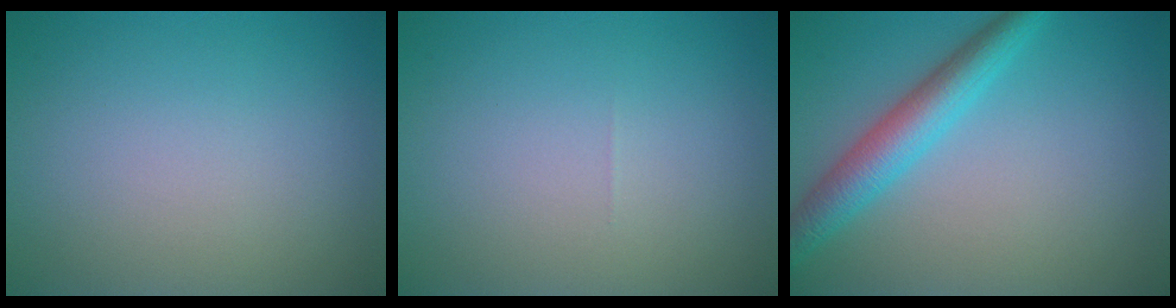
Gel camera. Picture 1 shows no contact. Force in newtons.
{"total": 0.0}
{"total": 4.3, "press": 4.3, "slide": 0.2}